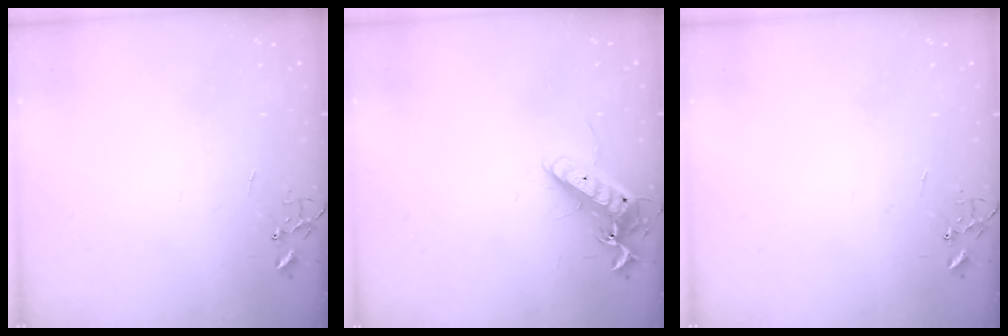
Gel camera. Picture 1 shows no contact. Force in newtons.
{"total": 13.2, "press": 13.1, "slide": 1.2}
{"total": 0.0}